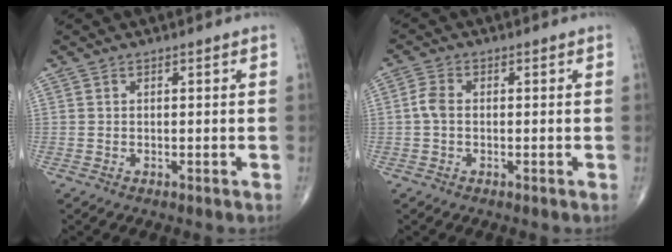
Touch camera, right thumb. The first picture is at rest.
{"total": 2.8, "force": [-0.2, 1.8, 2.1], "torque": [-0.045, 0.006, -0.011]}